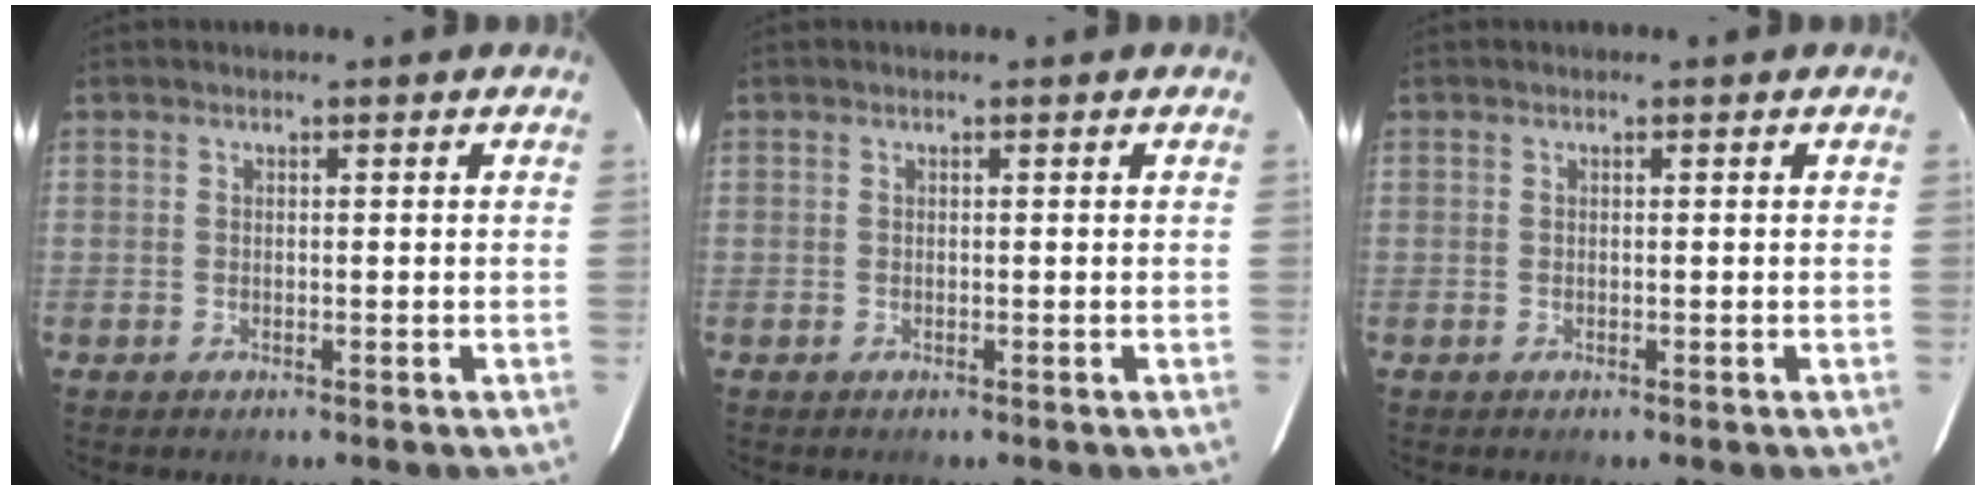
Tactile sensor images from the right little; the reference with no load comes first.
{"total": 0.0}
{"total": 0.0}